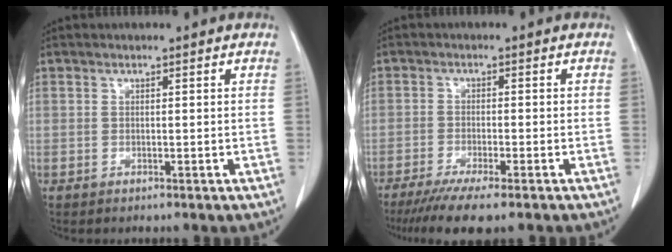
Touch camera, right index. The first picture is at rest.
{"total": 8.1, "force": [-6.1, 0.2, 5.3], "torque": [-0.080, -0.018, -0.096]}